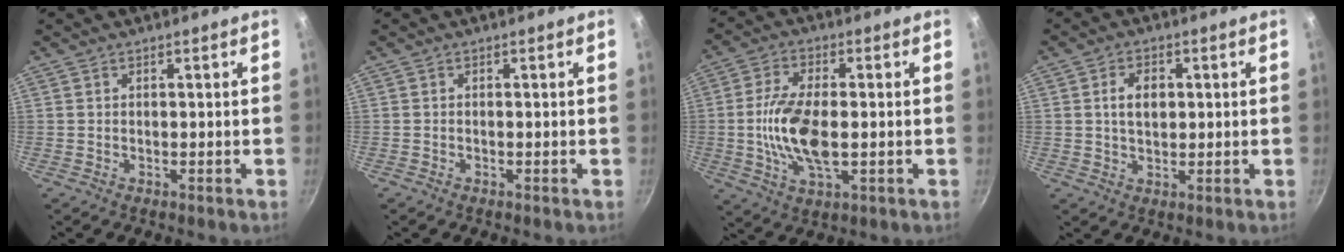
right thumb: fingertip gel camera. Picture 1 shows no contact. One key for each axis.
{"total": 0.0}
{"total": 11.8, "fx": -0.9, "fy": 5.4, "fz": 10.5, "tx": -0.207, "ty": 0.002, "tz": -0.020}
{"total": 5.0, "fx": 0.8, "fy": 3.4, "fz": 3.6, "tx": -0.046, "ty": 0.004, "tz": 0.013}